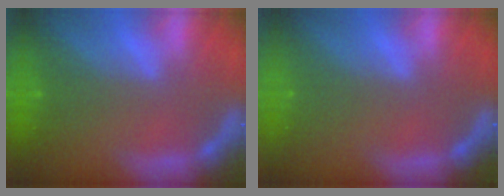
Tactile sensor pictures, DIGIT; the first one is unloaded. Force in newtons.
{"total": 0.0}